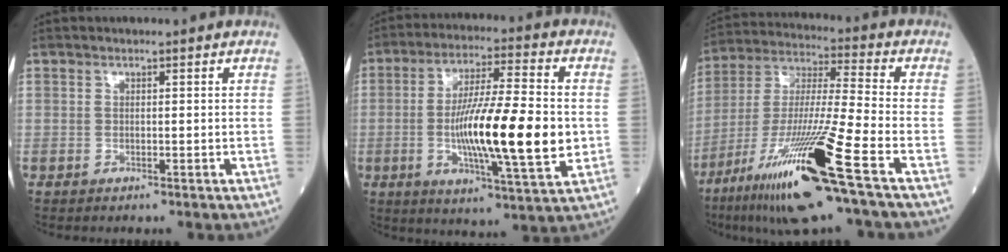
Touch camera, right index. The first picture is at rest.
{"total": 17.2, "force": [-1.9, 1.8, 17.0], "torque": [-0.294, -0.012, -0.035]}
{"total": 20.0, "force": [-10.4, -0.5, 17.1], "torque": [-0.344, -0.047, -0.192]}